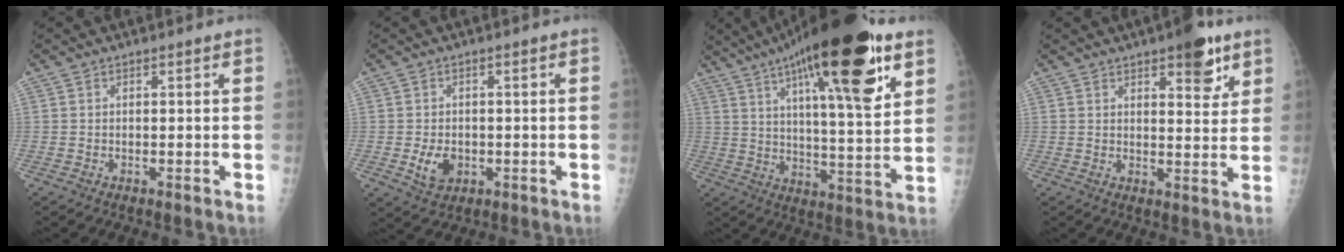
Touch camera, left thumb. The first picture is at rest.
{"total": 4.7, "force": [-1.0, 3.4, 3.1], "torque": [-0.044, -0.002, -0.010]}
{"total": 27.0, "force": [14.2, 6.8, 22.0], "torque": [-0.338, -0.027, 0.219]}
{"total": 7.9, "force": [4.8, 3.0, 5.6], "torque": [-0.053, -0.024, 0.062]}